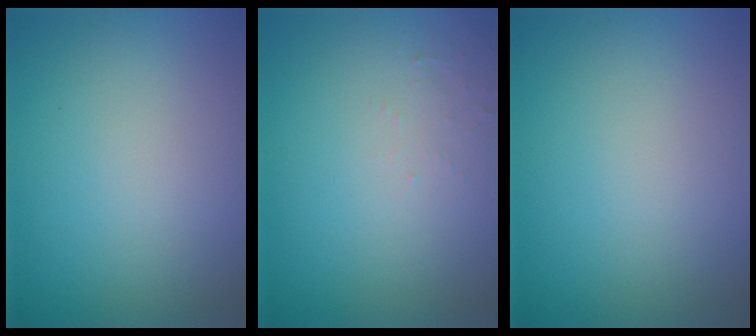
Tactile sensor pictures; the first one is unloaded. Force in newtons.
{"total": 1.1, "press": 1.1, "slide": 0.2}
{"total": 0.0}